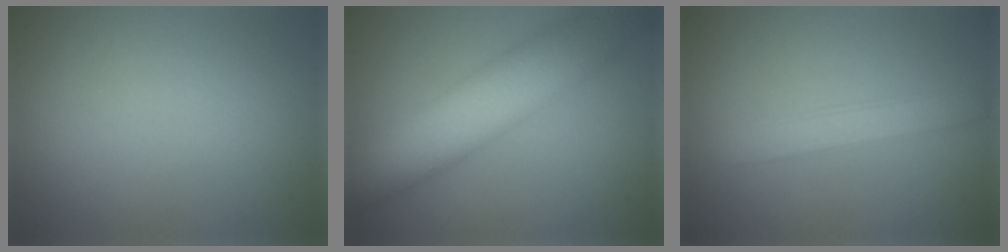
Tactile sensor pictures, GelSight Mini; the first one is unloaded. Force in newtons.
{"total": 9.6, "press": 9.6, "slide": 0.3}
{"total": 2.5, "press": 2.5, "slide": 0.0}